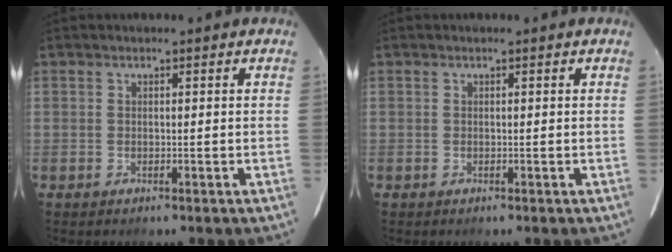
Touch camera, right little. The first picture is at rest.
{"total": 0.0}